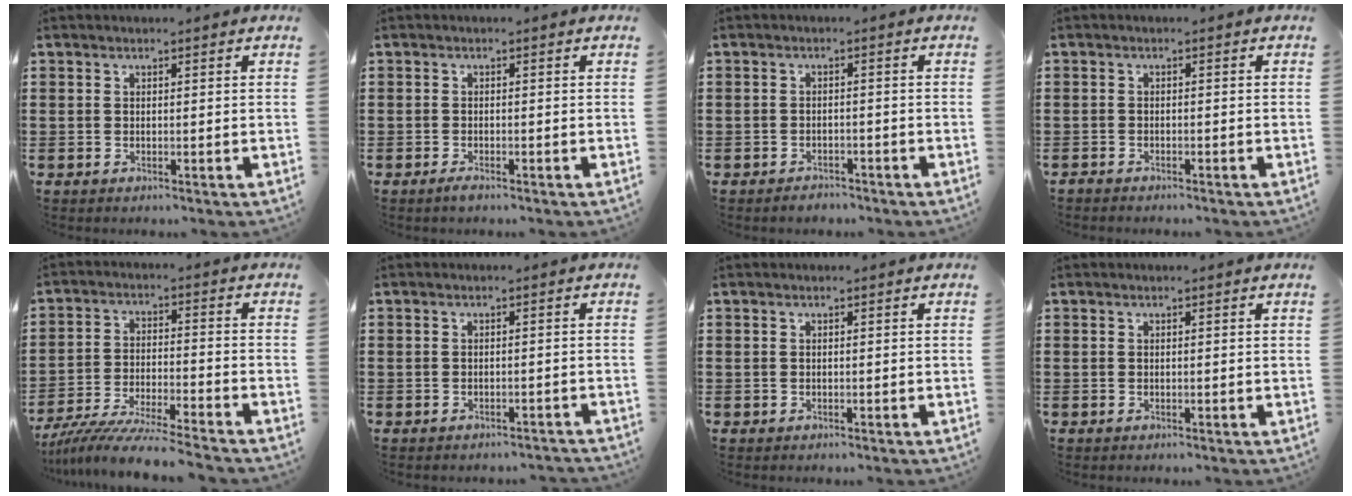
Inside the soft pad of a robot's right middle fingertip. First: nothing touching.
{"total": 1.0, "force": [-0.7, 0.3, 0.7], "torque": [-0.014, -0.003, -0.014]}
{"total": 1.6, "force": [-1.6, 0.4, -0.2], "torque": [-0.003, 0.002, -0.036]}
{"total": 1.1, "force": [-1.1, 0.1, 0.0], "torque": [-0.004, 0.001, -0.024]}
{"total": 7.9, "force": [-7.5, -0.3, 2.3], "torque": [-0.045, -0.005, -0.145]}
{"total": 1.1, "force": [-1.1, 0.1, 0.0], "torque": [-0.005, -0.001, -0.023]}
{"total": 0.0}
{"total": 0.0}